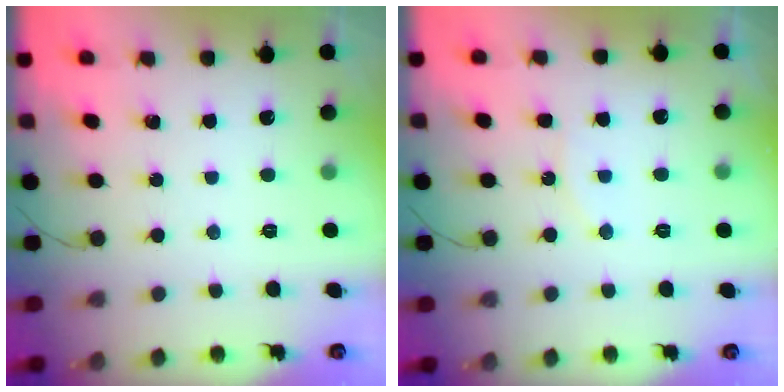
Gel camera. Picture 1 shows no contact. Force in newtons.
{"total": 7.9, "press": 7.8, "slide": 0.7}